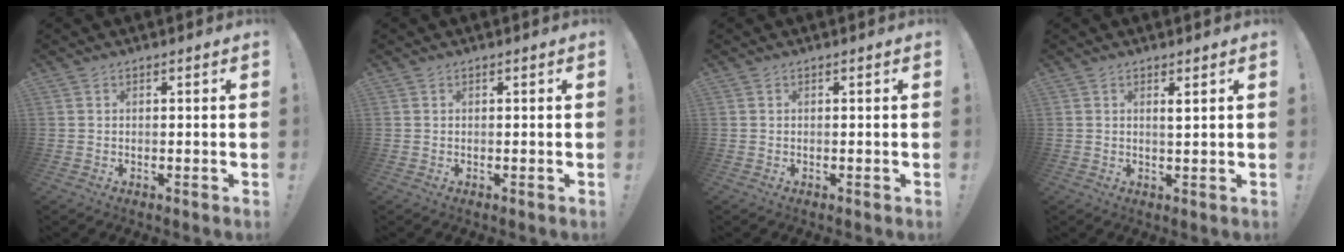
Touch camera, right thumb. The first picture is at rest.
{"total": 0.0}
{"total": 0.0}
{"total": 1.7, "force": [1.0, 0.0, 1.4], "torque": [-0.007, -0.013, 0.011]}